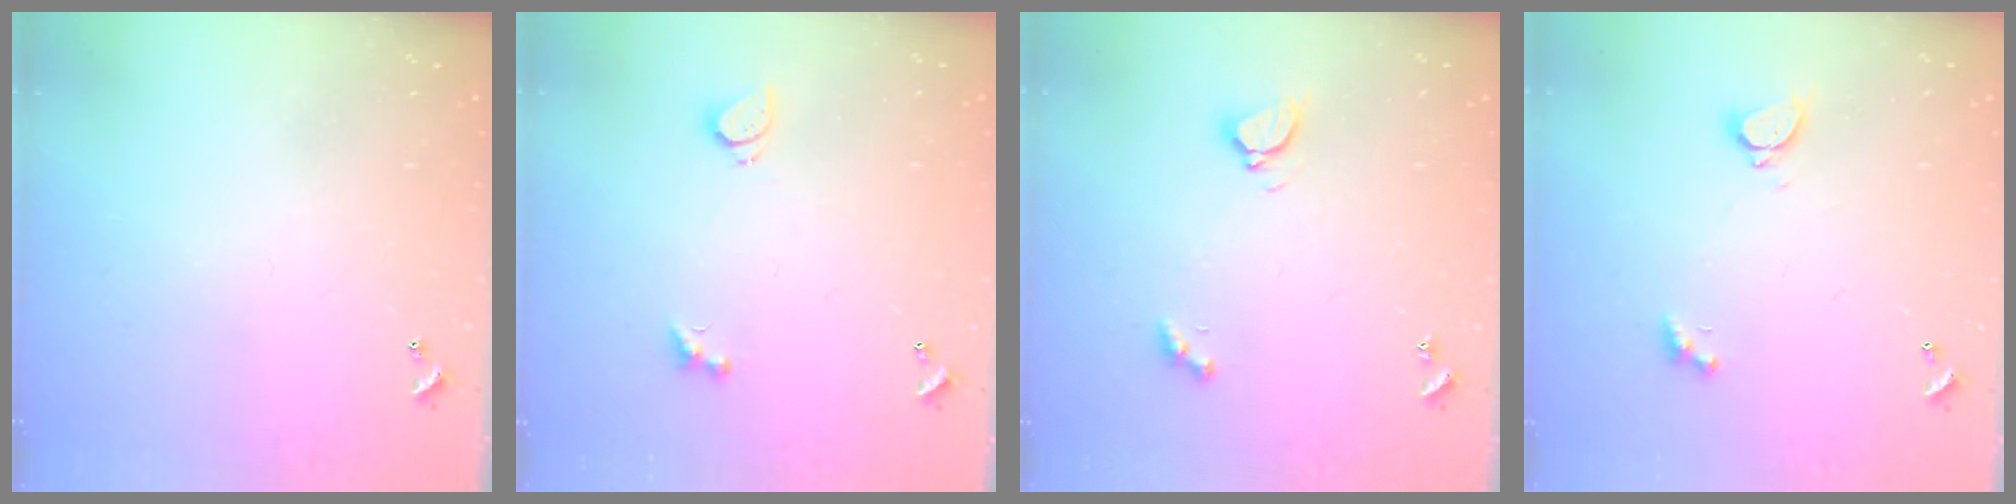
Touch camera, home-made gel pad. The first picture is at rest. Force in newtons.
{"total": 2.2, "press": 2.1, "slide": 0.6}
{"total": 3.4, "press": 3.3, "slide": 0.4}
{"total": 2.3, "press": 2.2, "slide": 0.7}